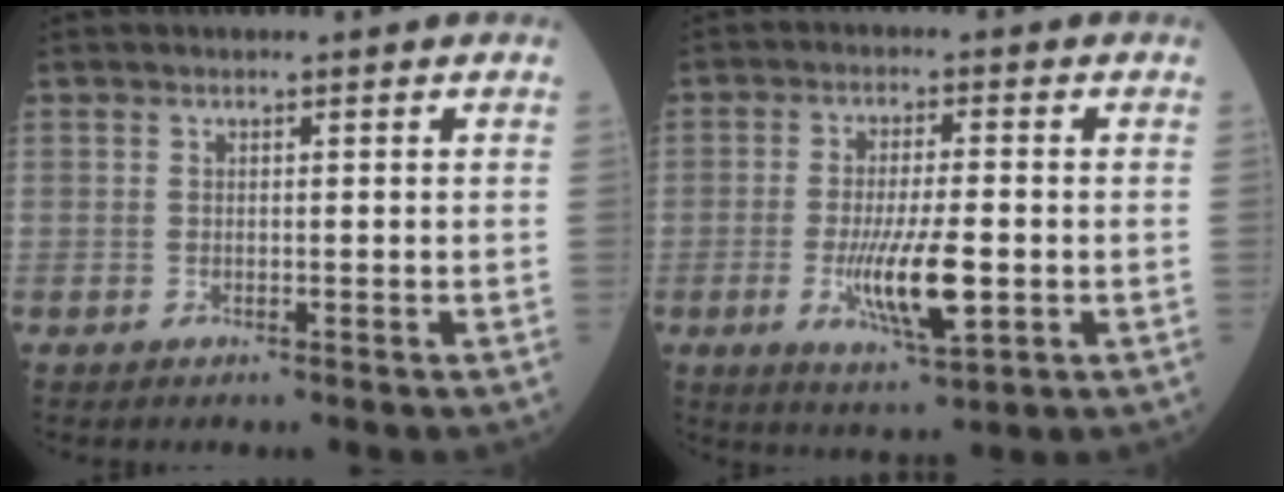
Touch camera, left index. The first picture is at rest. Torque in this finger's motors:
{"motor_torque": [1.81, 0.33, 0.74, 0.18]}